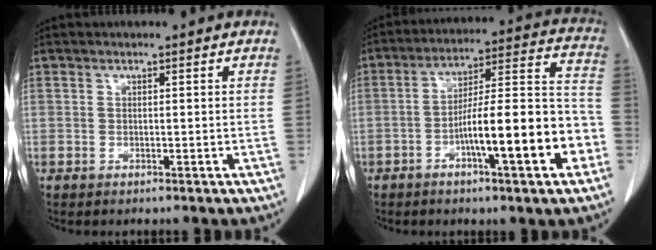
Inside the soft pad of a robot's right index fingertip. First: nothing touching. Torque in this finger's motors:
{"motor_torque": [1.37, -0.77, 0.92, 0.15]}